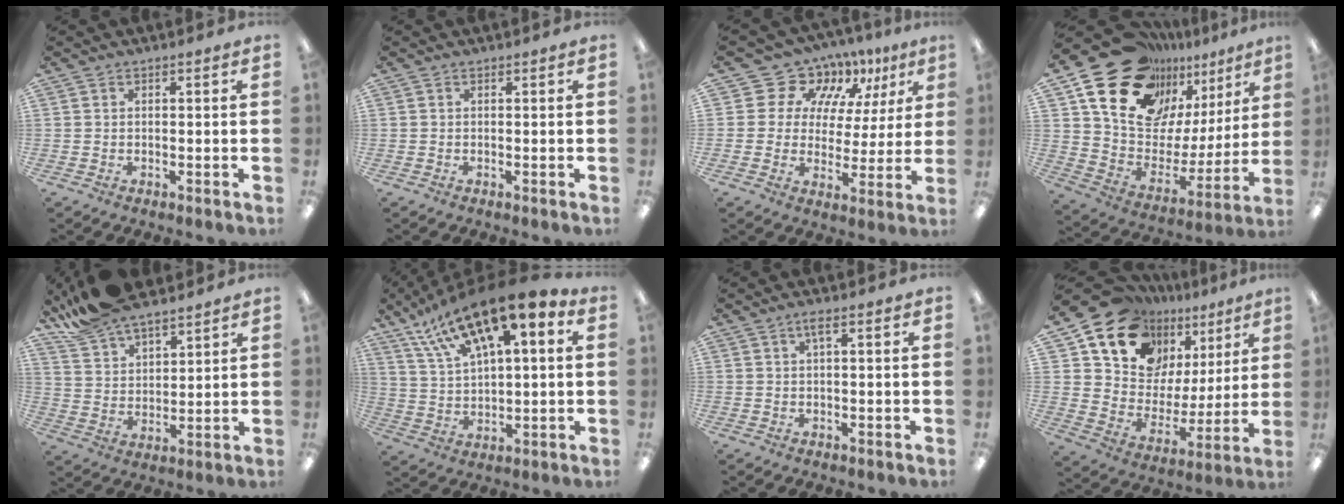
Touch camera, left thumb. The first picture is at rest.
{"total": 0.0}
{"total": 13.3, "force": [9.2, 9.2, 3.1], "torque": [-0.071, -0.067, 0.172]}
{"total": 23.9, "force": [16.5, 14.5, 9.4], "torque": [-0.164, -0.100, 0.314]}
{"total": 12.8, "force": [11.1, 4.2, 4.7], "torque": [-0.118, -0.052, 0.212]}
{"total": 16.8, "force": [11.4, 5.6, 11.0], "torque": [-0.209, -0.073, 0.195]}
{"total": 2.5, "force": [1.0, 0.5, 2.2], "torque": [-0.047, 0.007, 0.015]}
{"total": 15.8, "force": [11.8, 9.6, 4.2], "torque": [-0.098, -0.098, 0.217]}